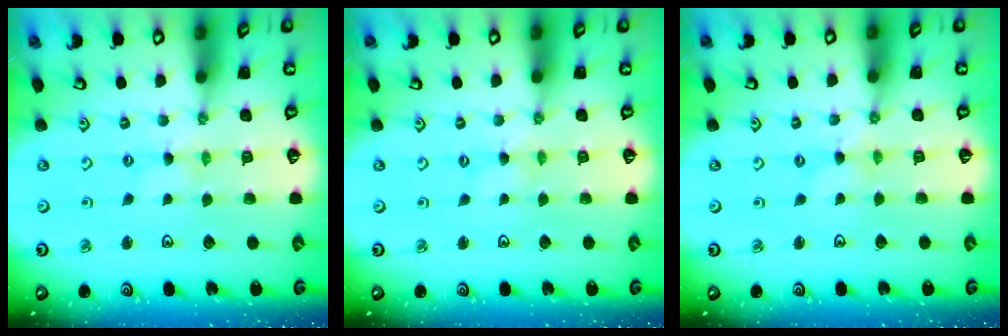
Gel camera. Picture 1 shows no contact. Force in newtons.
{"total": 0.0}
{"total": 0.0}